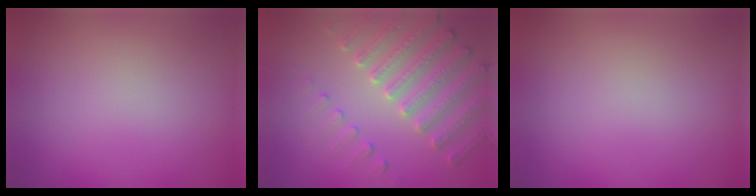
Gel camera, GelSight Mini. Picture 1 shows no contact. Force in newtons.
{"total": 4.1, "press": 4.0, "slide": 0.8}
{"total": 0.0}